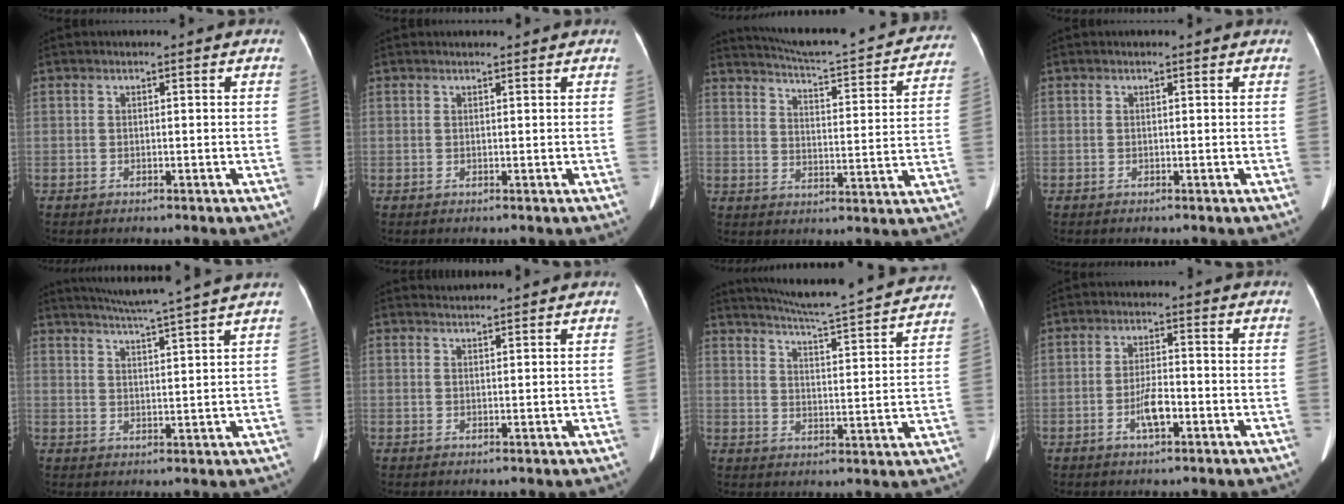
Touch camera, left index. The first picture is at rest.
{"total": 2.2, "force": [2.1, 0.4, 0.5], "torque": [-0.013, 0.017, 0.025]}
{"total": 23.6, "force": [21.8, 2.8, 8.6], "torque": [-0.123, -0.037, 0.270]}
{"total": 0.9, "force": [0.8, 0.0, 0.2], "torque": [-0.009, 0.006, 0.006]}
{"total": 11.0, "force": [9.6, -1.9, 5.0], "torque": [-0.088, 0.002, 0.135]}
{"total": 1.6, "force": [1.5, -0.3, -0.3], "torque": [-0.003, 0.012, 0.033]}
{"total": 21.9, "force": [20.5, 0.1, 7.8], "torque": [-0.128, -0.032, 0.262]}
{"total": 4.2, "force": [-1.9, 1.0, 3.6], "torque": [-0.070, 0.002, -0.034]}